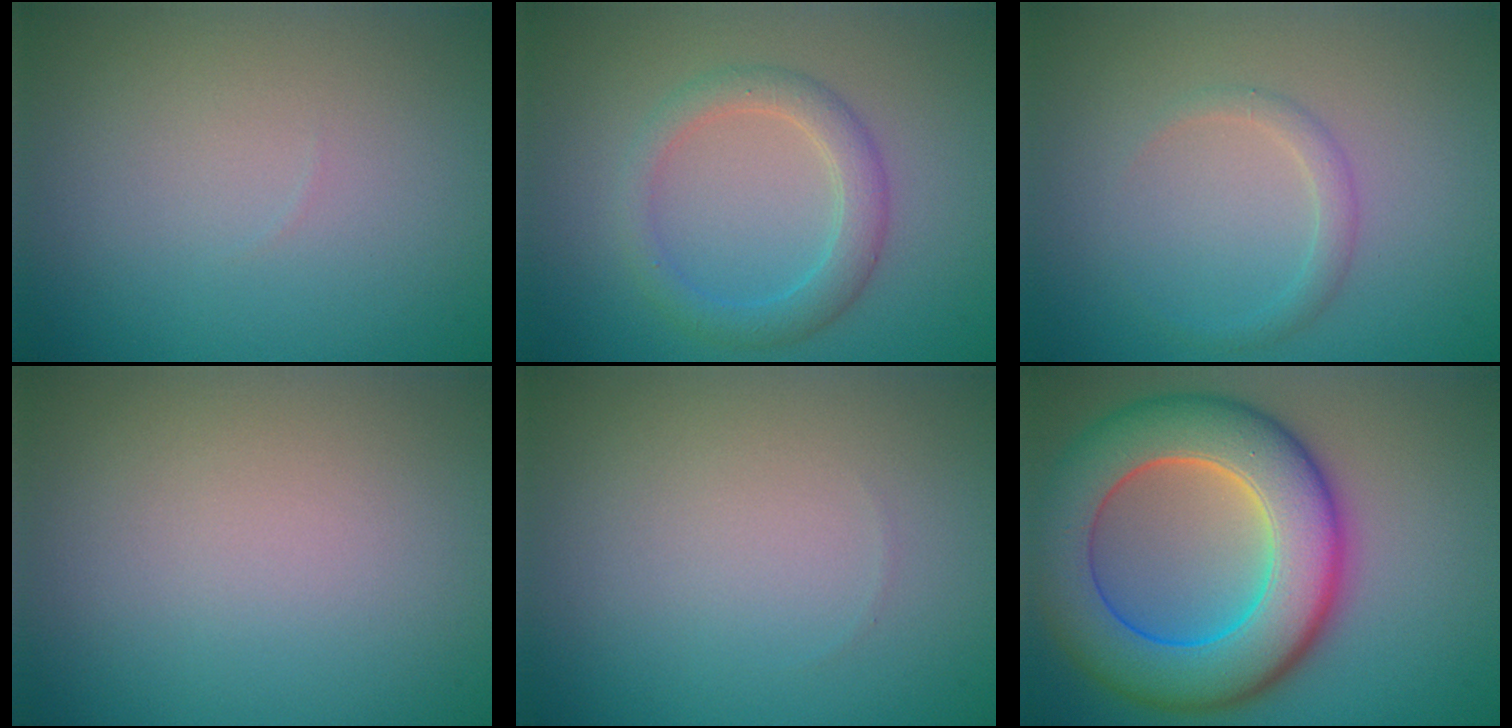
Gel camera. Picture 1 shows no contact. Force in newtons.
{"total": 3.0, "press": 3.0, "slide": 0.2}
{"total": 1.3, "press": 1.3, "slide": 0.0}
{"total": 0.0}
{"total": 0.0}
{"total": 11.3, "press": 11.3, "slide": 0.3}